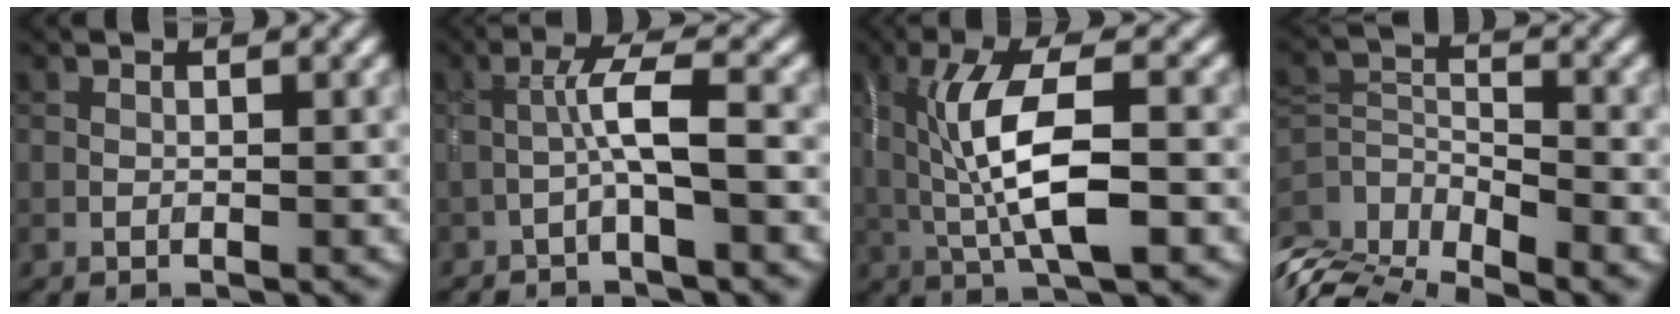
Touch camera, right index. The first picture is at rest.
{"total": 3.2, "force": [-1.0, 0.1, 3.0], "torque": [-0.056, 0.015, -0.027]}
{"total": 7.9, "force": [0.0, 2.4, 7.5], "torque": [-0.144, 0.003, 0.000]}
{"total": 5.7, "force": [-3.8, 2.1, 3.7], "torque": [-0.070, -0.015, -0.074]}